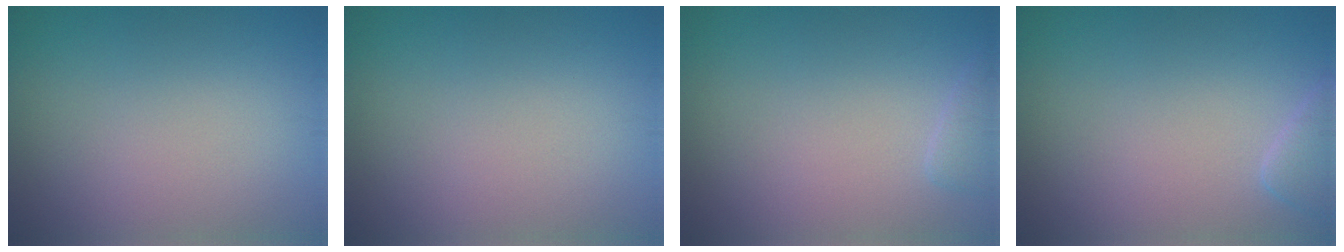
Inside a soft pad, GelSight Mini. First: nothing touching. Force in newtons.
{"total": 0.0}
{"total": 1.2, "press": 1.2, "slide": 0.1}
{"total": 1.6, "press": 1.6, "slide": 0.2}